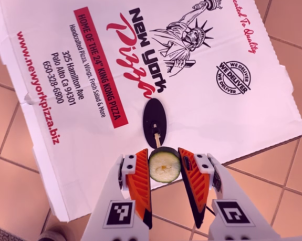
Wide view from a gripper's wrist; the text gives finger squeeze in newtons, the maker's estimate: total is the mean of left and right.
{"total": 8.2, "left": 8.6, "right": 7.7}